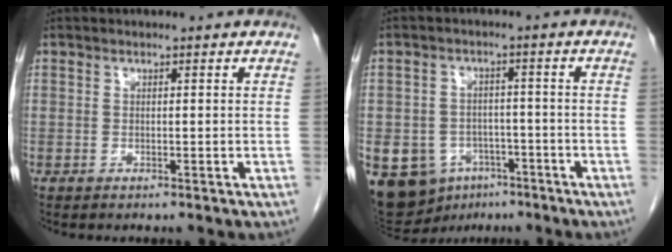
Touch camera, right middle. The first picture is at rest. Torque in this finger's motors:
{"motor_torque": [1.48, -0.66, 1.05, 0.21]}